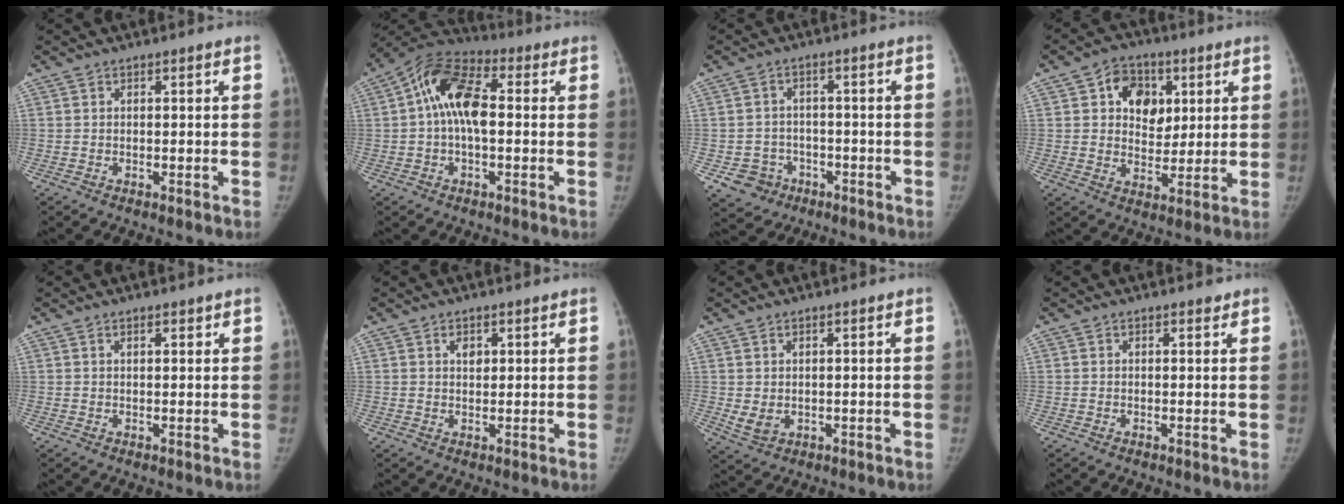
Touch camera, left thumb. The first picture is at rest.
{"total": 12.4, "force": [1.1, 6.7, 10.4], "torque": [-0.181, 0.033, 0.006]}
{"total": 6.1, "force": [-2.7, 5.4, 0.9], "torque": [0.001, 0.021, -0.036]}
{"total": 10.5, "force": [3.7, 8.0, 5.8], "torque": [-0.044, -0.011, 0.059]}
{"total": 1.3, "force": [0.9, 0.5, 0.7], "torque": [-0.007, -0.004, 0.014]}
{"total": 2.0, "force": [1.0, 1.3, 1.2], "torque": [-0.011, -0.005, 0.017]}
{"total": 3.4, "force": [0.2, 2.3, 2.4], "torque": [-0.043, -0.011, 0.014]}
{"total": 0.7, "force": [0.5, 0.4, 0.2], "torque": [-0.003, -0.005, 0.006]}